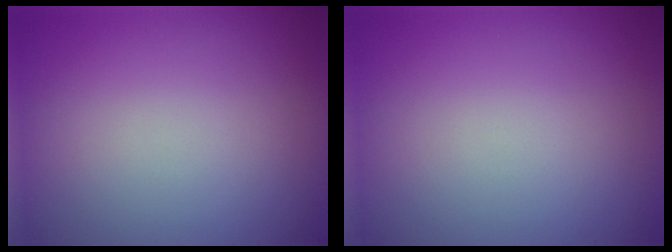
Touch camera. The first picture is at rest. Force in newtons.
{"total": 0.0}